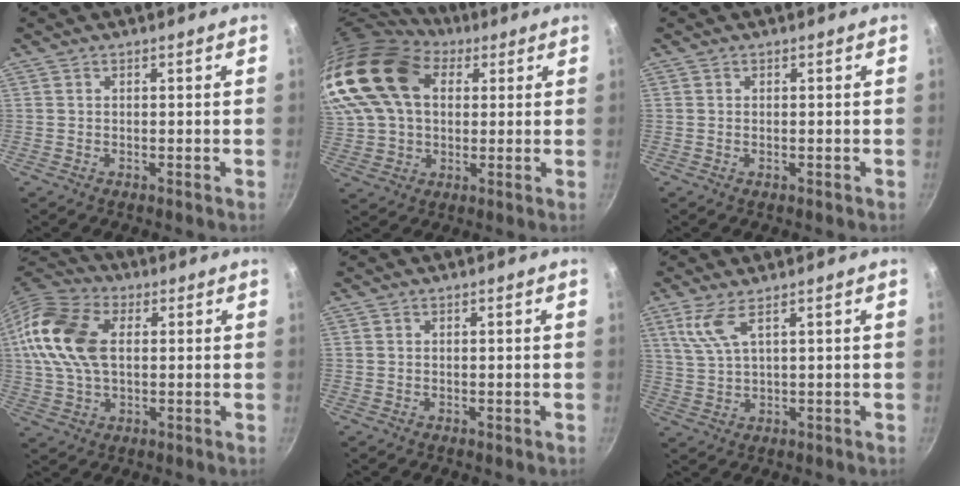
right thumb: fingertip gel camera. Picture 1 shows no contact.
{"total": 22.7, "force": [7.2, 15.6, 14.8], "torque": [-0.306, 0.017, 0.122]}
{"total": 0.5, "force": [-0.2, 0.2, 0.5], "torque": [-0.007, 0.002, -0.002]}
{"total": 16.2, "force": [2.7, 10.2, 12.3], "torque": [-0.230, 0.017, 0.037]}
{"total": 0.0}
{"total": 5.4, "force": [2.8, 1.3, 4.5], "torque": [-0.101, -0.017, 0.066]}